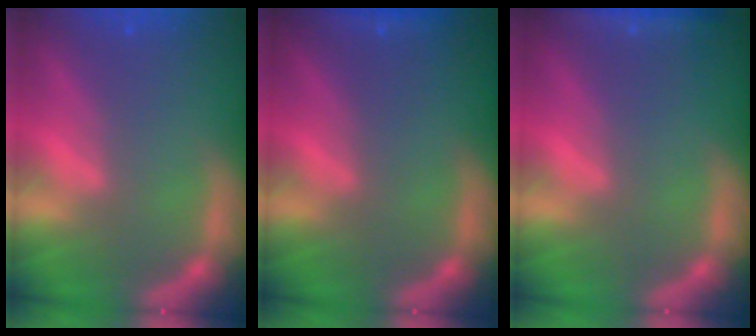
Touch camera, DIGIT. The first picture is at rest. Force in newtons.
{"total": 0.9}
{"total": 2.4}